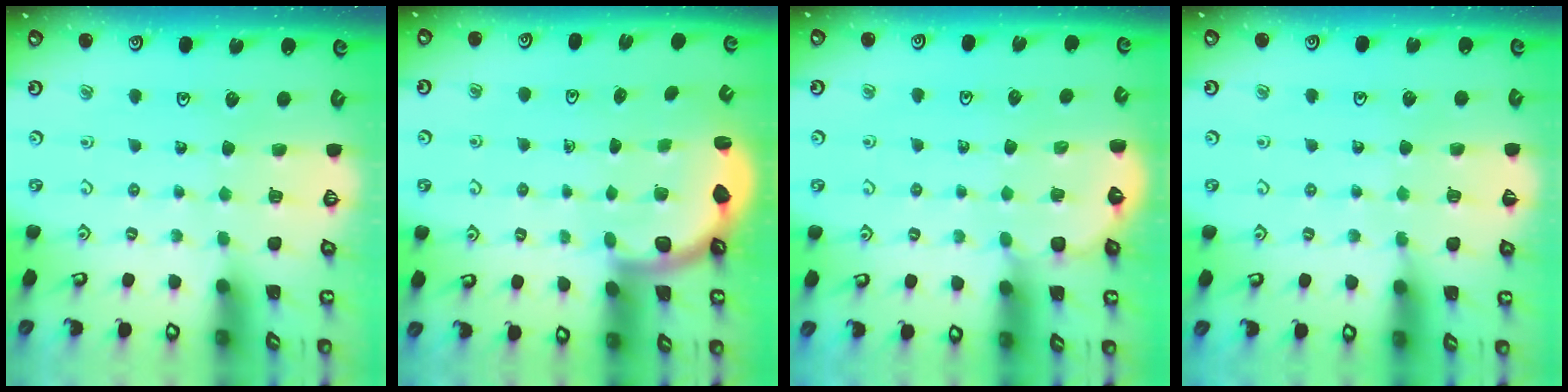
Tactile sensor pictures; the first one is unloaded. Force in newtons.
{"total": 2.6, "press": 2.6, "slide": 0.7}
{"total": 3.1, "press": 2.6, "slide": 1.7}
{"total": 5.0, "press": 5.0, "slide": 0.8}